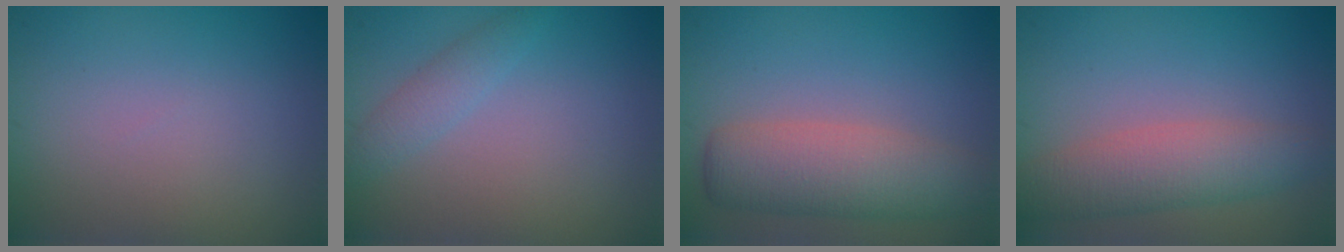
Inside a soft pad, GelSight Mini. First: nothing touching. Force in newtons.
{"total": 1.8, "press": 1.8, "slide": 0.1}
{"total": 5.5, "press": 5.5, "slide": 0.2}
{"total": 4.5, "press": 4.5, "slide": 0.1}